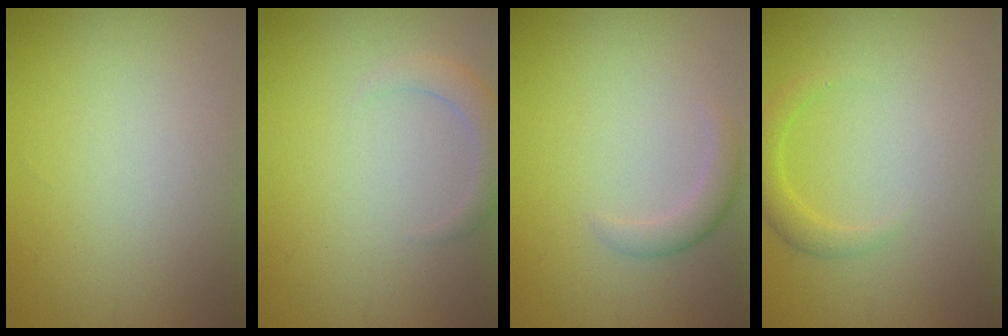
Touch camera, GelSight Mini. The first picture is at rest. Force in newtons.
{"total": 2.1, "press": 2.1, "slide": 0.3}
{"total": 1.7, "press": 1.7, "slide": 0.1}
{"total": 1.7, "press": 1.7, "slide": 0.2}